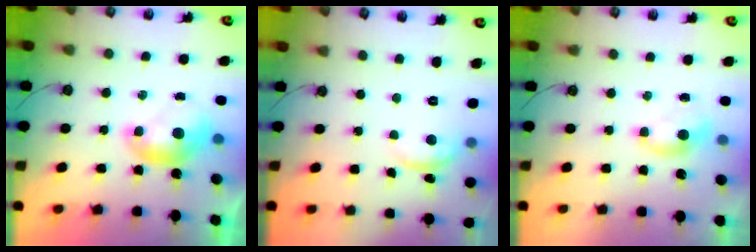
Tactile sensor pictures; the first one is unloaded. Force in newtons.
{"total": 1.7, "press": 1.6, "slide": 0.5}
{"total": 0.6, "press": 0.4, "slide": 0.4}